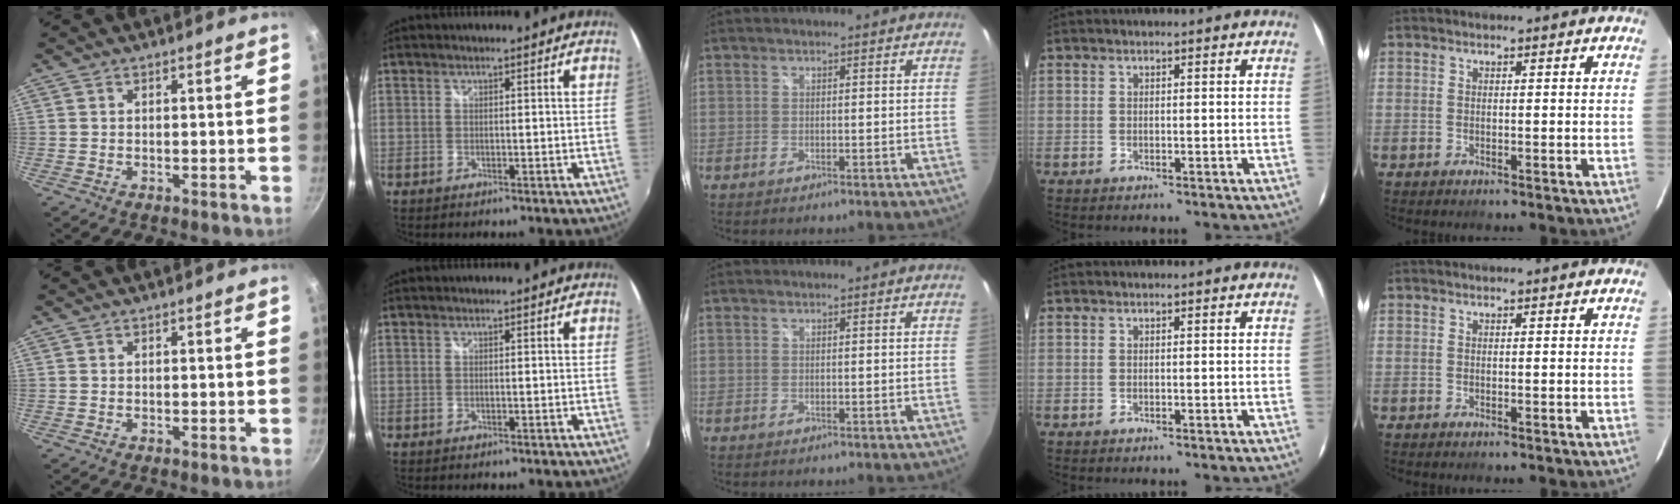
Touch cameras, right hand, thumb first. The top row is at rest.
{}